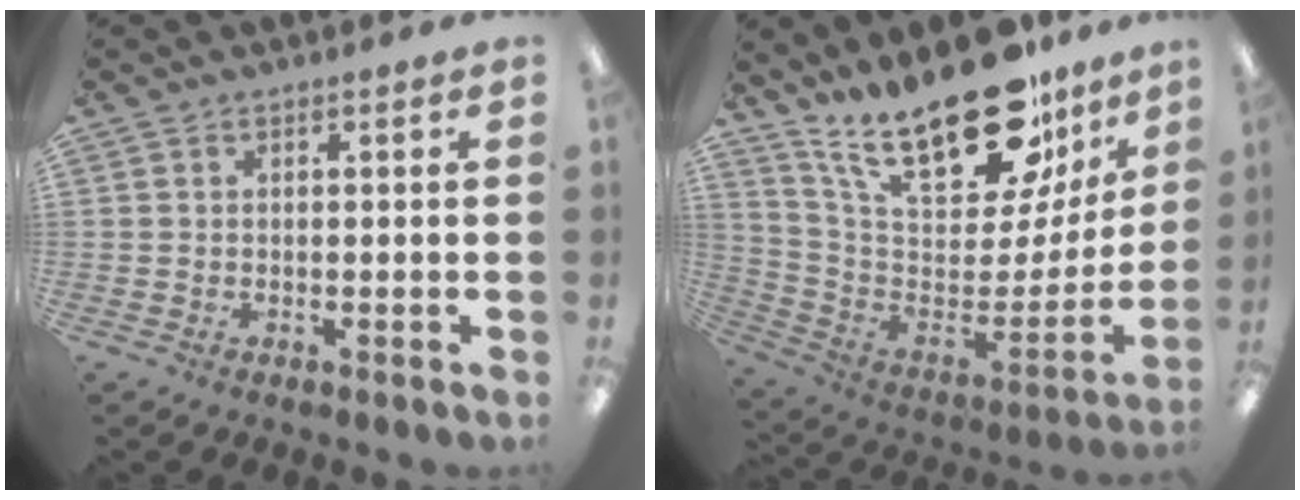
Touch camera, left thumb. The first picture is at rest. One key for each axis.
{"total": 26.4, "fx": 19.7, "fy": 9.2, "fz": 15.0, "tx": -0.241, "ty": -0.131, "tz": 0.339}